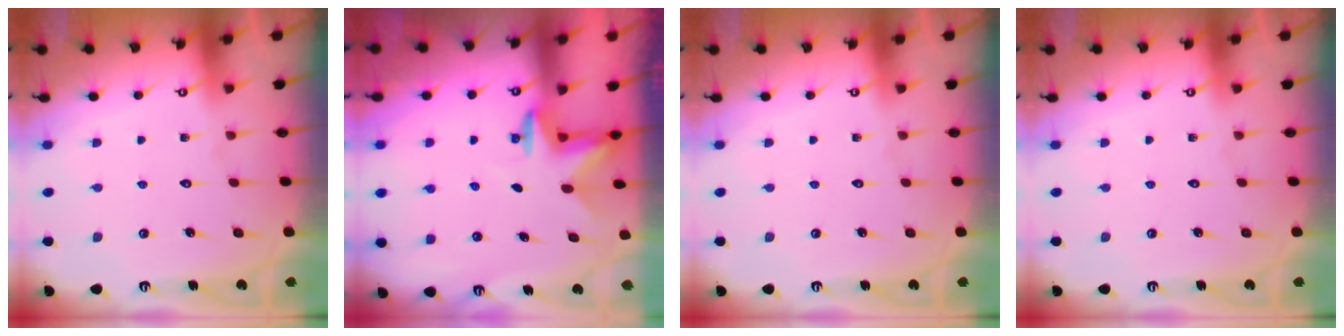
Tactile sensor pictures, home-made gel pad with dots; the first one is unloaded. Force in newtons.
{"total": 2.9, "press": 2.8, "slide": 0.7}
{"total": 0.0}
{"total": 0.0}